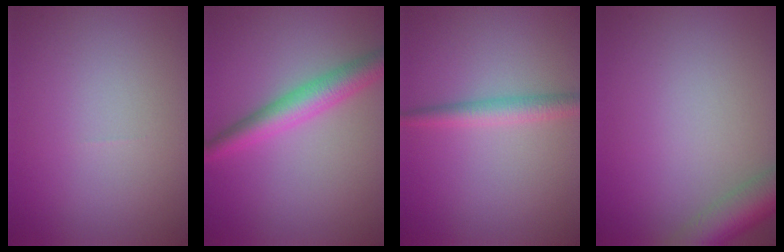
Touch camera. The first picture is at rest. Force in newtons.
{"total": 4.1, "press": 4.1, "slide": 0.1}
{"total": 2.4, "press": 2.4, "slide": 0.0}
{"total": 4.9, "press": 4.8, "slide": 0.4}